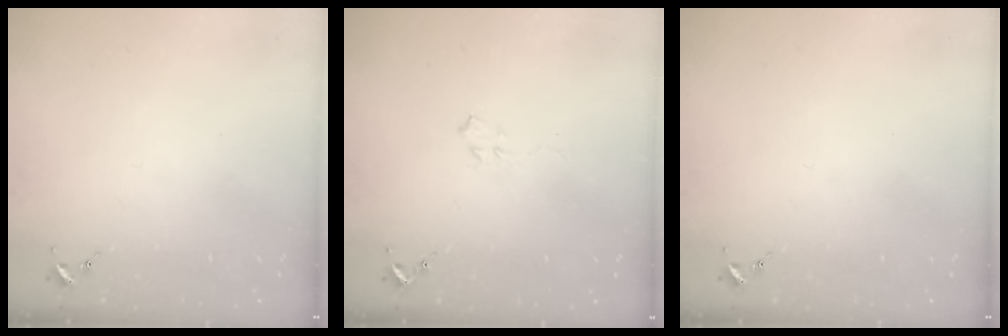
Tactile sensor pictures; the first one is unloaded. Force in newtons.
{"total": 3.9, "press": 3.9, "slide": 0.4}
{"total": 0.0}